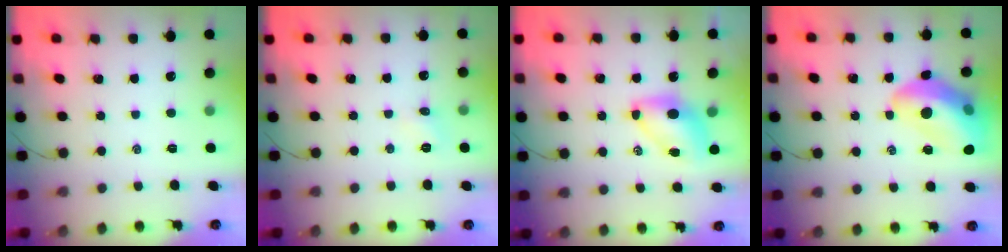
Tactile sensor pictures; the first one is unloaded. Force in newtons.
{"total": 5.1, "press": 4.9, "slide": 1.6}
{"total": 7.3, "press": 7.3, "slide": 0.9}
{"total": 17.9, "press": 17.6, "slide": 3.3}